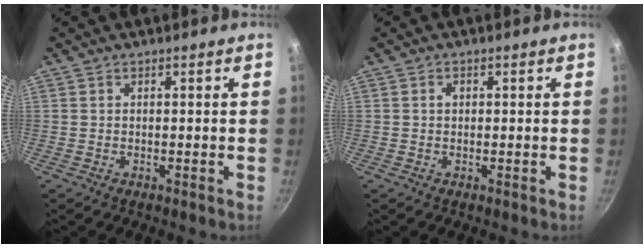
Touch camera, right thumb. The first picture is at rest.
{"total": 1.0, "force": [0.1, 0.8, 0.5], "torque": [-0.005, 0.005, 0.001]}